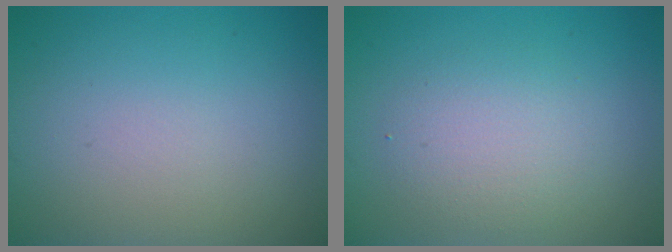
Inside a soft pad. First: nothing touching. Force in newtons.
{"total": 2.8, "press": 2.8, "slide": 0.2}